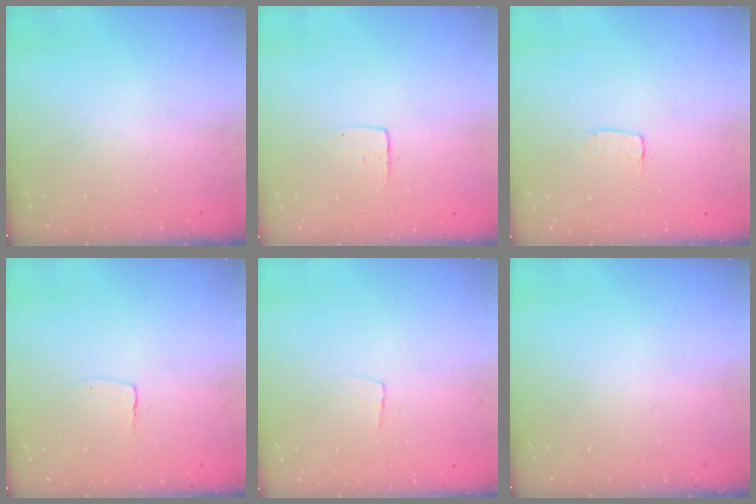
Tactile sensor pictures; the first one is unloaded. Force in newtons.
{"total": 3.6, "press": 3.6, "slide": 0.3}
{"total": 2.9, "press": 2.9, "slide": 0.2}
{"total": 2.7, "press": 2.7, "slide": 0.2}
{"total": 3.3, "press": 3.3, "slide": 0.2}
{"total": 0.0}